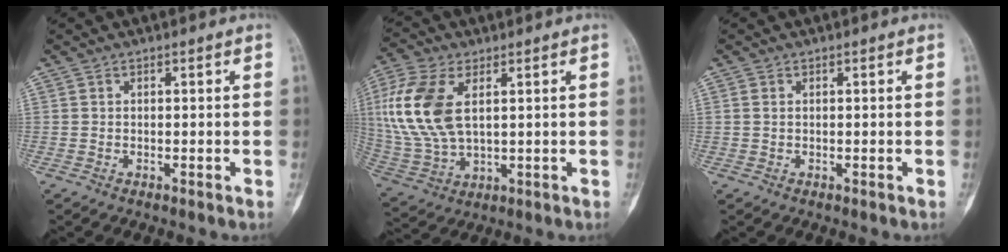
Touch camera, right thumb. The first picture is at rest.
{"total": 15.2, "force": [3.8, 8.3, 12.2], "torque": [-0.277, -0.003, 0.082]}
{"total": 0.8, "force": [0.2, 0.5, 0.6], "torque": [-0.016, 0.003, 0.007]}